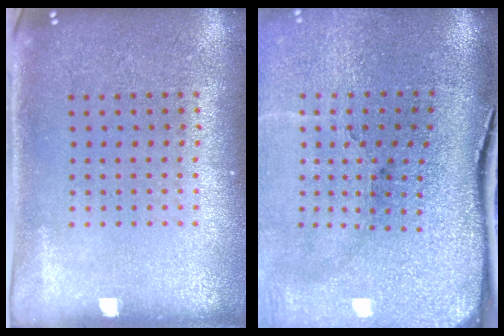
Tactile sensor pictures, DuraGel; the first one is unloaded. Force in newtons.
{"total": 5.0, "press": 3.9, "slide": 3.2}